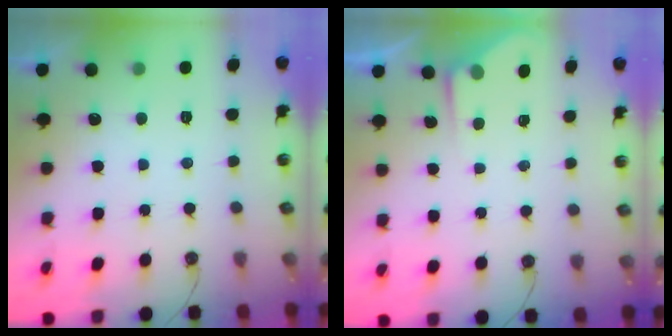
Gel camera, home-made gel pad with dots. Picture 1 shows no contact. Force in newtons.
{"total": 2.8, "press": 2.8, "slide": 0.4}